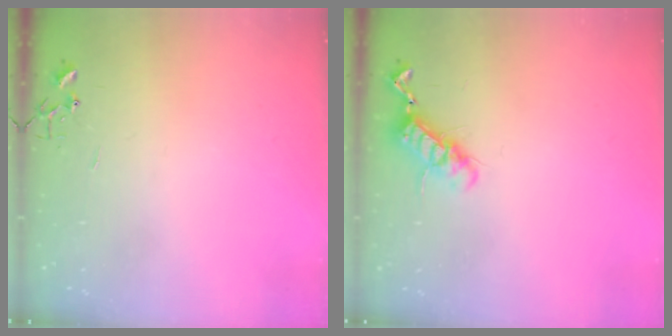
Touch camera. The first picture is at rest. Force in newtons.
{"total": 11.0, "press": 10.9, "slide": 1.1}